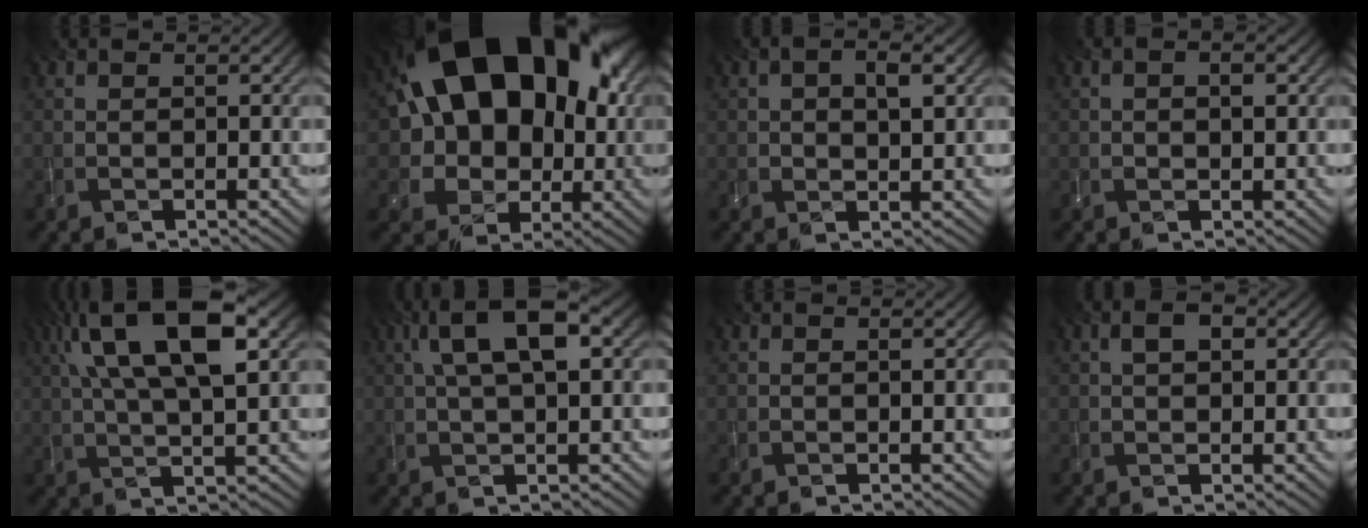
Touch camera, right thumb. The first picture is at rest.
{"total": 20.8, "force": [5.1, 14.8, 13.7], "torque": [-0.218, 0.030, 0.100]}
{"total": 4.3, "force": [1.3, 2.1, 3.5], "torque": [-0.057, 0.000, 0.020]}
{"total": 2.6, "force": [0.4, 1.4, 2.1], "torque": [-0.031, 0.001, 0.008]}
{"total": 13.8, "force": [5.0, 5.3, 11.8], "torque": [-0.221, 0.010, 0.084]}
{"total": 8.8, "force": [2.6, 3.1, 7.8], "torque": [-0.147, 0.021, 0.041]}
{"total": 0.0}
{"total": 2.6, "force": [0.6, 1.6, 2.0], "torque": [-0.032, 0.004, 0.007]}